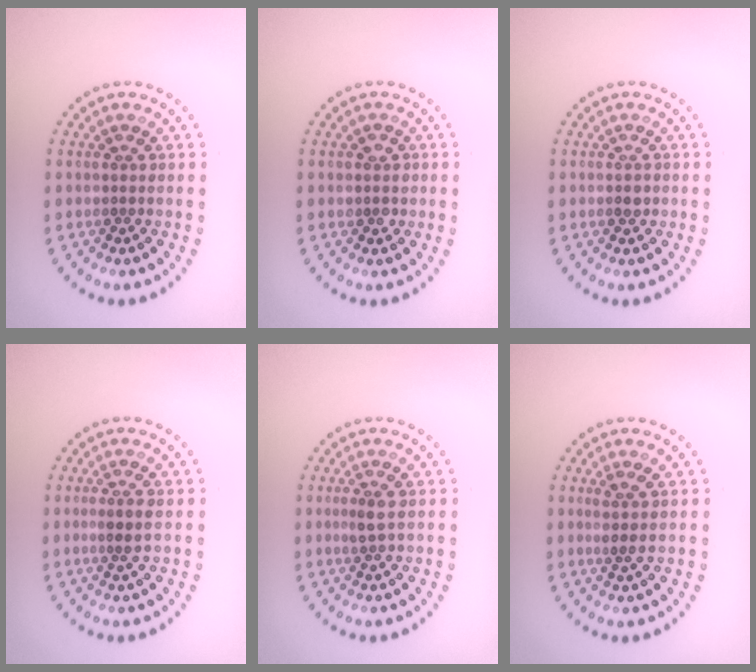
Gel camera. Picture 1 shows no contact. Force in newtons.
{"total": 1.4, "press": 1.3, "slide": 0.5}
{"total": 1.0, "press": 1.0, "slide": 0.2}
{"total": 1.6, "press": 1.4, "slide": 0.8}
{"total": 1.2, "press": 1.1, "slide": 0.5}
{"total": 1.6, "press": 1.2, "slide": 1.0}